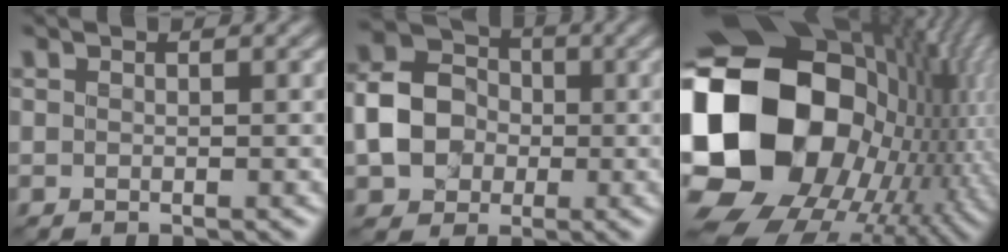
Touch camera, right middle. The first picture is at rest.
{"total": 5.9, "force": [-0.8, 5.0, 3.0], "torque": [-0.059, 0.010, -0.025]}
{"total": 22.6, "force": [-2.0, 17.0, 14.6], "torque": [-0.332, -0.006, -0.030]}